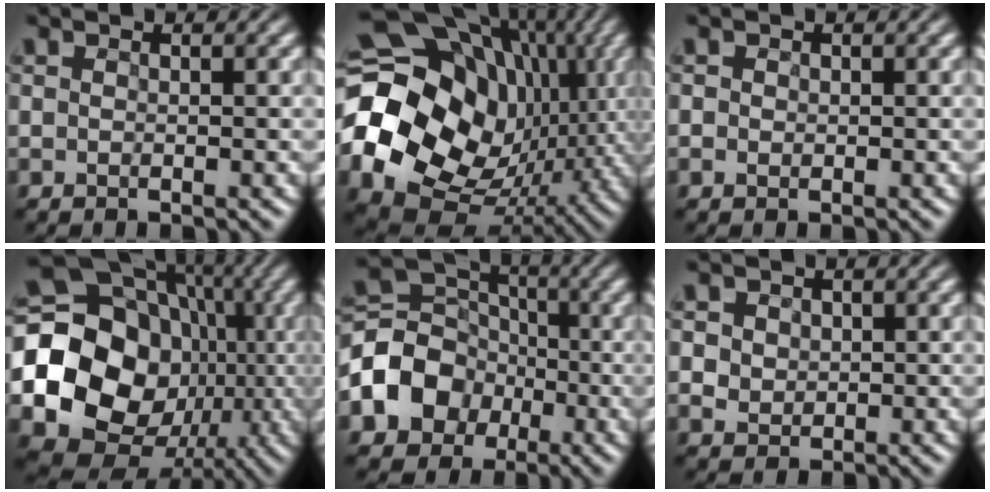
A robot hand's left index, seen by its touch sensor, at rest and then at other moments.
{"total": 21.1, "force": [2.2, 17.2, 12.1], "torque": [-0.272, -0.007, 0.052]}
{"total": 1.4, "force": [0.3, 1.2, 0.6], "torque": [0.005, 0.015, -0.008]}
{"total": 21.5, "force": [-1.8, 19.0, 9.9], "torque": [-0.179, -0.010, -0.051]}
{"total": 7.6, "force": [-2.6, 6.1, 3.7], "torque": [-0.071, 0.004, -0.055]}
{"total": 4.4, "force": [1.4, 3.7, 1.8], "torque": [-0.036, 0.033, 0.016]}